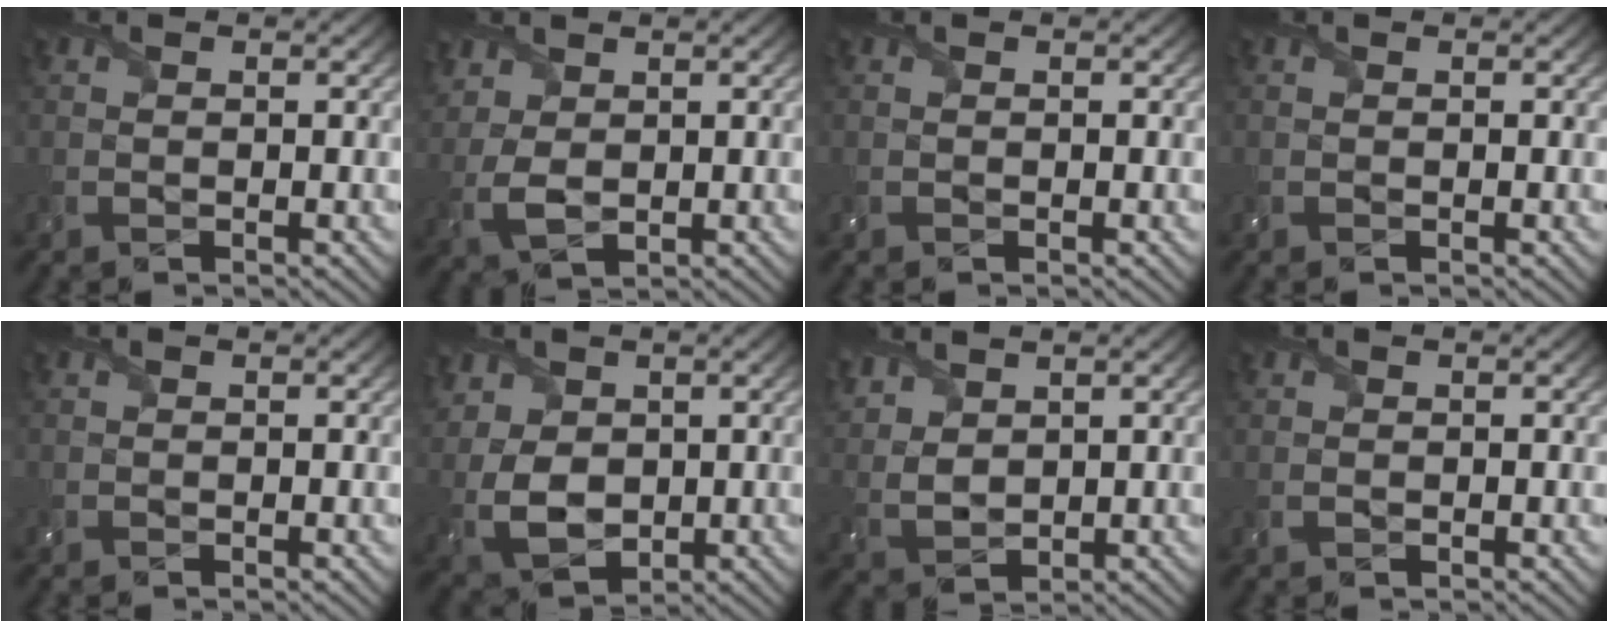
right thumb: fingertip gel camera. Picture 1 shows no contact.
{"total": 4.1, "force": [1.5, 2.9, 2.5], "torque": [-0.074, -0.005, 0.034]}
{"total": 0.0}
{"total": 0.0}
{"total": 0.0}
{"total": 7.9, "force": [1.5, 6.0, 4.8], "torque": [-0.149, -0.007, 0.032]}
{"total": 5.6, "force": [3.8, 2.8, 3.1], "torque": [-0.095, 0.005, 0.082]}
{"total": 0.6, "force": [-0.1, 0.5, 0.4], "torque": [-0.011, -0.004, 0.000]}